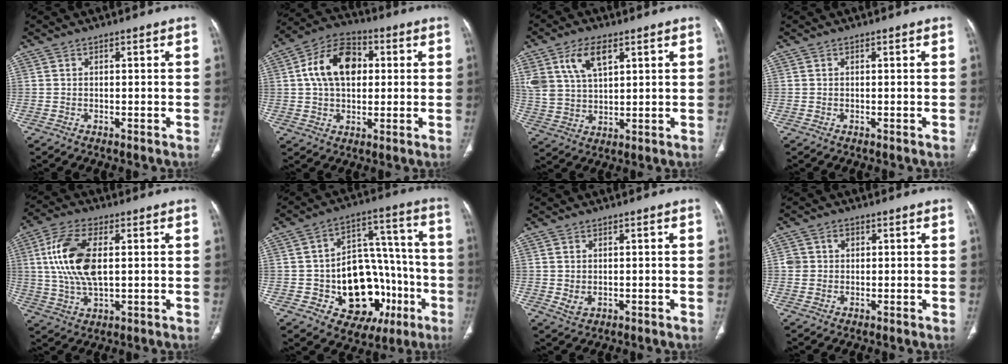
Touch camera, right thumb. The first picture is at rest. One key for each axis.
{"total": 13.4, "fx": 2.4, "fy": 9.0, "fz": 9.7, "tx": -0.152, "ty": 0.018, "tz": 0.031}
{"total": 10.0, "fx": 4.8, "fy": 5.4, "fz": 7.0, "tx": -0.130, "ty": -0.013, "tz": 0.100}
{"total": 0.0}
{"total": 13.7, "fx": 2.2, "fy": 6.6, "fz": 11.7, "tx": -0.247, "ty": 0.002, "tz": 0.044}
{"total": 22.8, "fx": -6.6, "fy": 15.3, "fz": 15.6, "tx": -0.169, "ty": 0.049, "tz": -0.074}
{"total": 2.3, "fx": 0.0, "fy": 1.6, "fz": 1.6, "tx": -0.034, "ty": -0.006, "tz": 0.010}
{"total": 3.3, "fx": 0.9, "fy": 2.9, "fz": 1.2, "tx": -0.005, "ty": 0.001, "tz": 0.017}